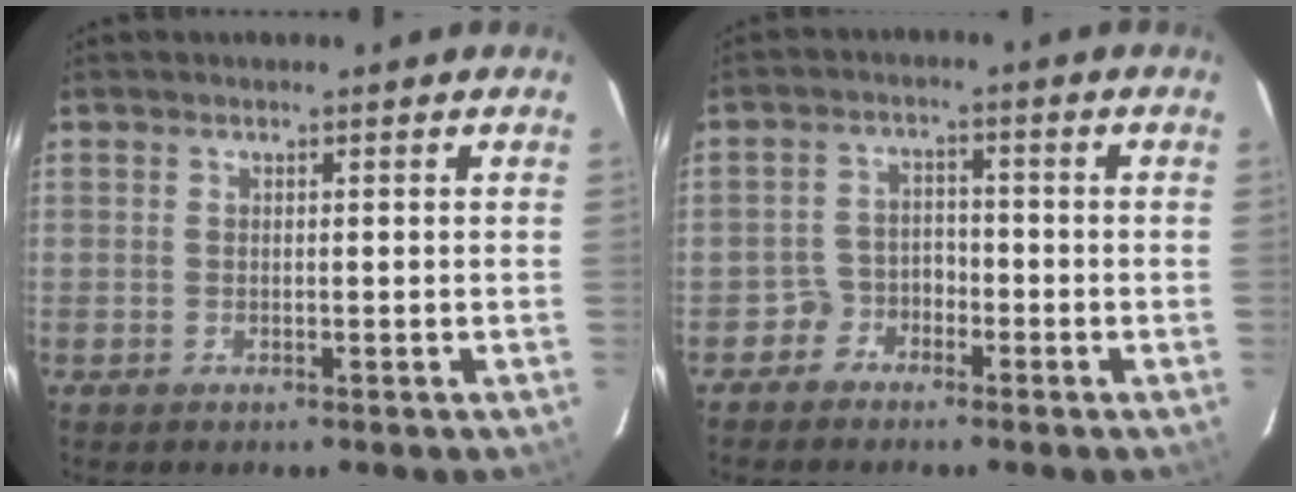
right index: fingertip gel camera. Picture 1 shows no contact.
{"total": 3.5, "force": [-2.6, 2.4, -0.1], "torque": [-0.001, 0.017, -0.049]}